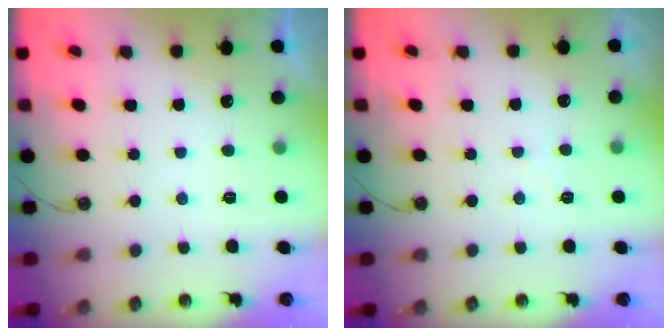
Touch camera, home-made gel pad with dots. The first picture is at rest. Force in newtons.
{"total": 4.7, "press": 4.7, "slide": 0.6}